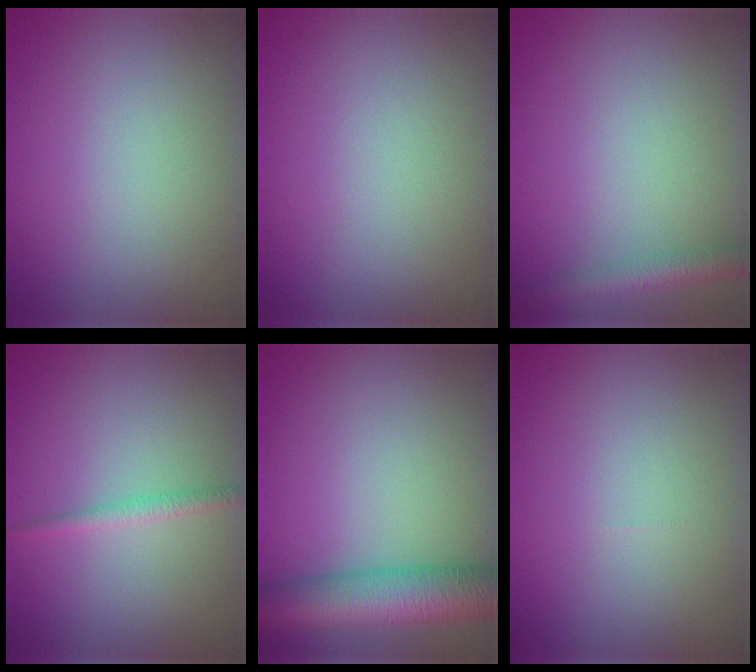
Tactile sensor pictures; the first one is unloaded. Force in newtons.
{"total": 0.0}
{"total": 2.7, "press": 2.7, "slide": 0.2}
{"total": 1.3, "press": 1.3, "slide": 0.0}
{"total": 8.3, "press": 8.3, "slide": 0.5}
{"total": 0.0}